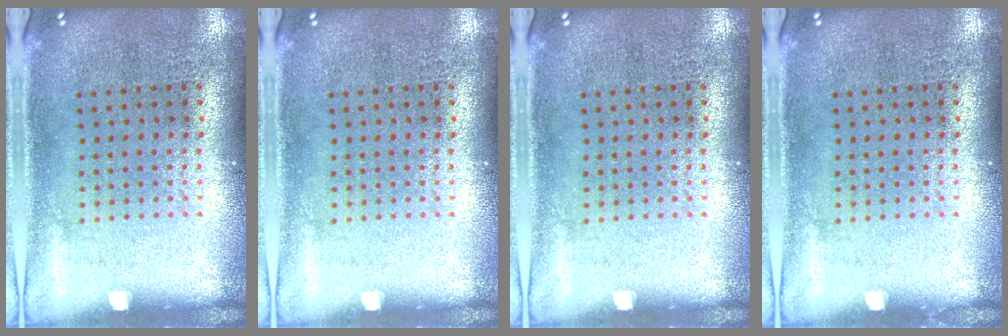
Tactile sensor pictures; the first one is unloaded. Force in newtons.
{"total": 0.0}
{"total": 0.0}
{"total": 0.0}